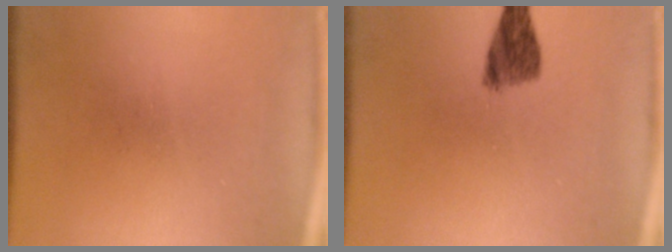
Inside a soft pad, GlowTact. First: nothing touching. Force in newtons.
{"total": 4.2}